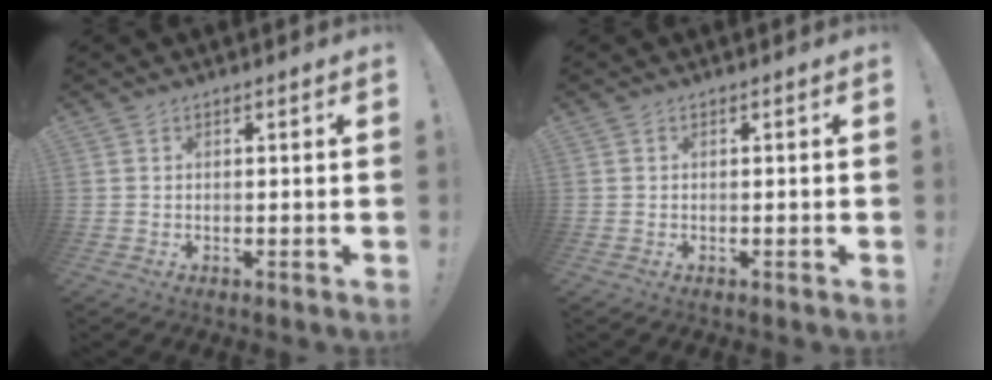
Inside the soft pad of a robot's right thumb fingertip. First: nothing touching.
{"total": 0.0}